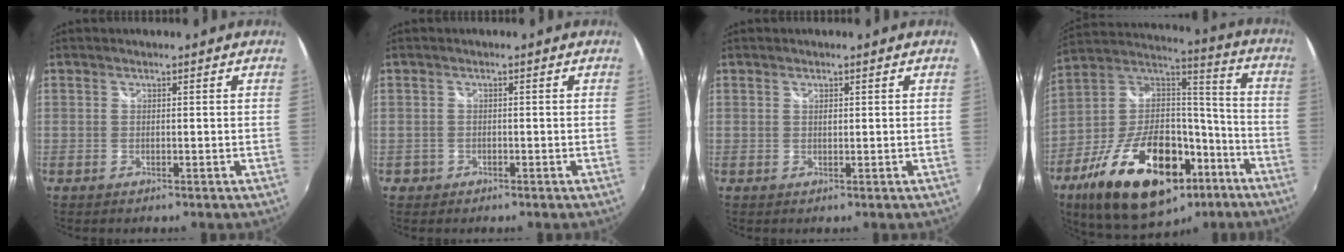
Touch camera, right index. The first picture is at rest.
{"total": 1.7, "force": [-0.8, 1.5, 0.1], "torque": [-0.008, 0.002, -0.011]}
{"total": 0.7, "force": [0.3, 0.5, 0.5], "torque": [-0.007, 0.002, 0.005]}
{"total": 29.4, "force": [-15.3, 15.2, 20.0], "torque": [-0.368, 0.007, -0.235]}